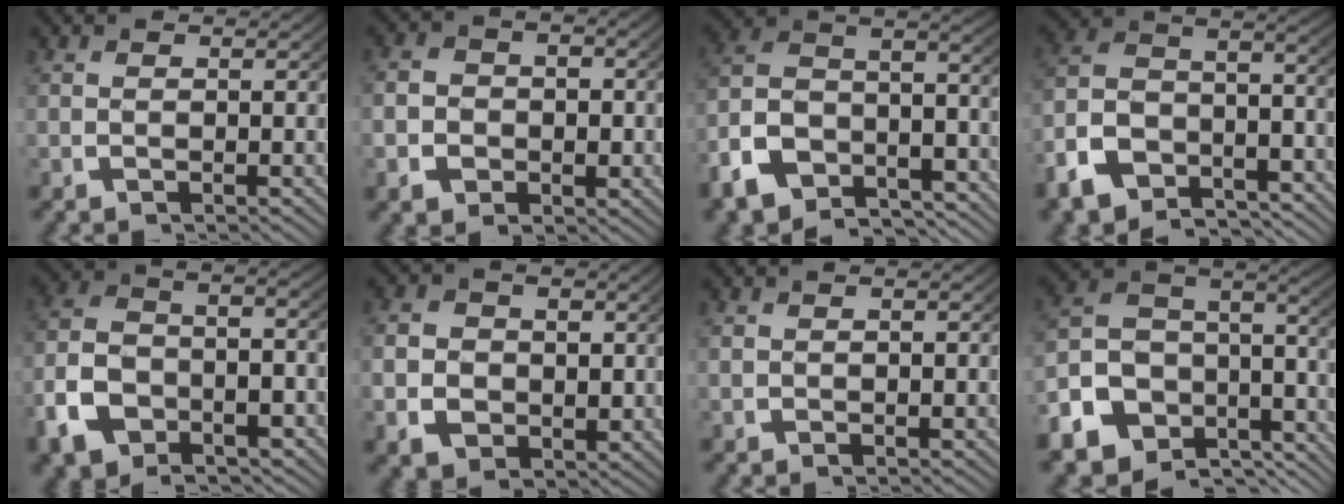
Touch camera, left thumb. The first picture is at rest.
{"total": 5.3, "force": [-1.0, 4.6, 2.6], "torque": [-0.051, -0.012, -0.015]}
{"total": 13.4, "force": [-5.1, 9.5, 8.0], "torque": [-0.170, -0.041, -0.077]}
{"total": 12.0, "force": [-5.5, 8.3, 6.7], "torque": [-0.139, -0.035, -0.087]}
{"total": 8.2, "force": [-2.6, 5.9, 5.2], "torque": [-0.136, -0.023, -0.032]}
{"total": 6.9, "force": [-0.3, 5.8, 3.8], "torque": [-0.077, -0.029, 0.007]}
{"total": 1.1, "force": [0.2, 0.8, 0.8], "torque": [-0.015, -0.001, 0.008]}
{"total": 12.8, "force": [-3.4, 8.7, 8.7], "torque": [-0.182, -0.028, -0.051]}